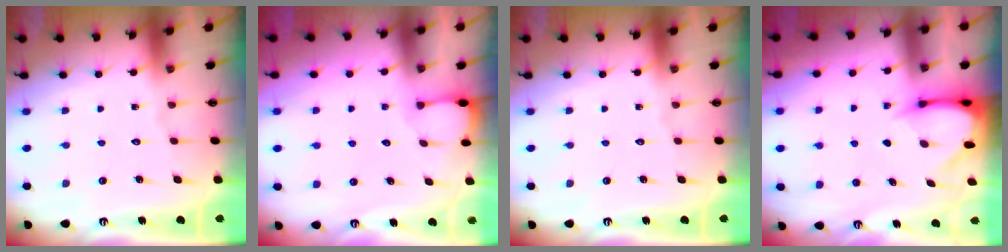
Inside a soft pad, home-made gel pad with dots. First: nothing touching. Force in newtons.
{"total": 1.0, "press": 0.9, "slide": 0.1}
{"total": 0.0}
{"total": 3.5, "press": 3.5, "slide": 0.3}